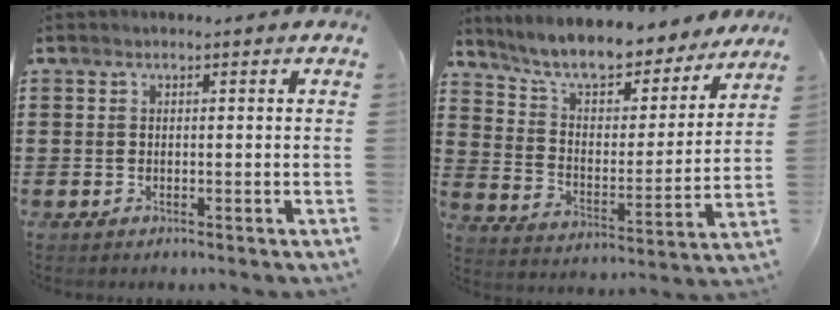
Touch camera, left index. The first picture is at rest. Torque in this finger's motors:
{"motor_torque": [1.27, -0.87, 0.85, 0.21]}